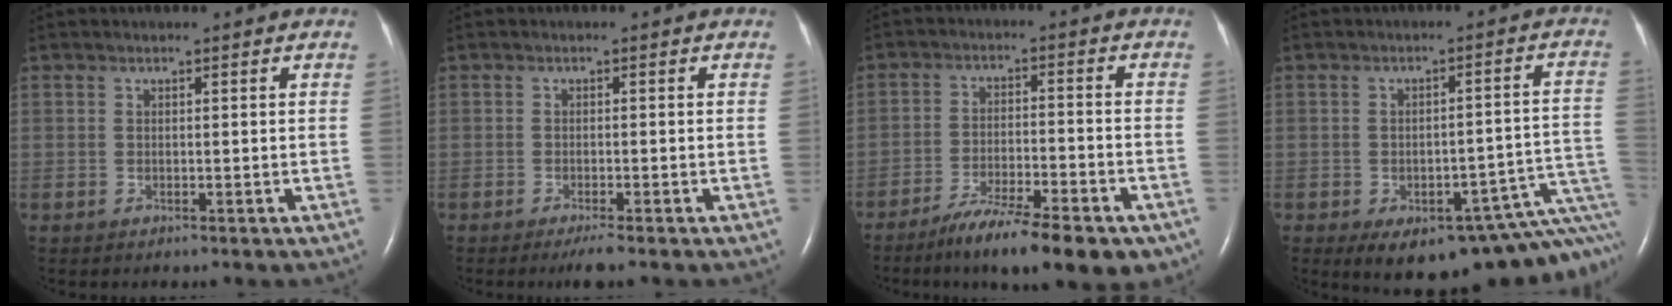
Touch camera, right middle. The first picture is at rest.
{"total": 2.1, "force": [-1.6, -0.1, 1.5], "torque": [-0.028, -0.006, -0.028]}
{"total": 14.4, "force": [-10.3, 2.8, 9.7], "torque": [-0.127, -0.018, -0.161]}
{"total": 17.5, "force": [-10.3, 6.1, 12.8], "torque": [-0.072, 0.045, -0.113]}